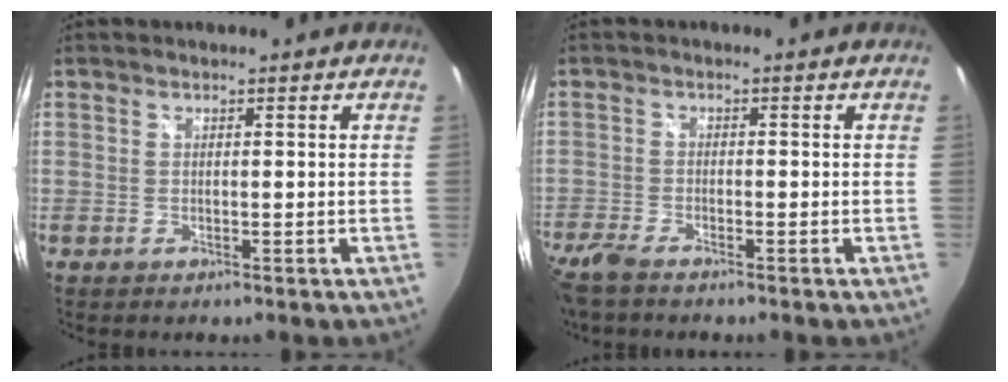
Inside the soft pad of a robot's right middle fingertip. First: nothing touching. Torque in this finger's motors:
{"motor_torque": [1.06, -1.08, 0.44, 0.15]}